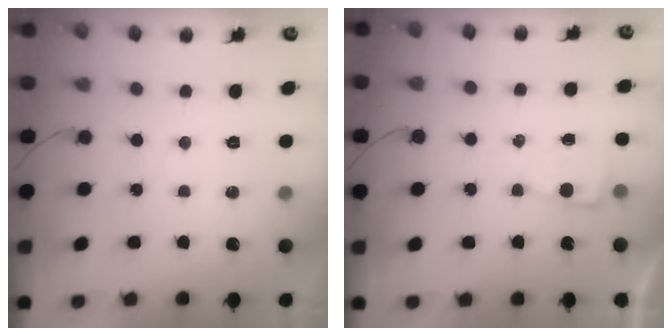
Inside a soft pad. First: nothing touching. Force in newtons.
{"total": 2.3, "press": 2.3, "slide": 0.3}